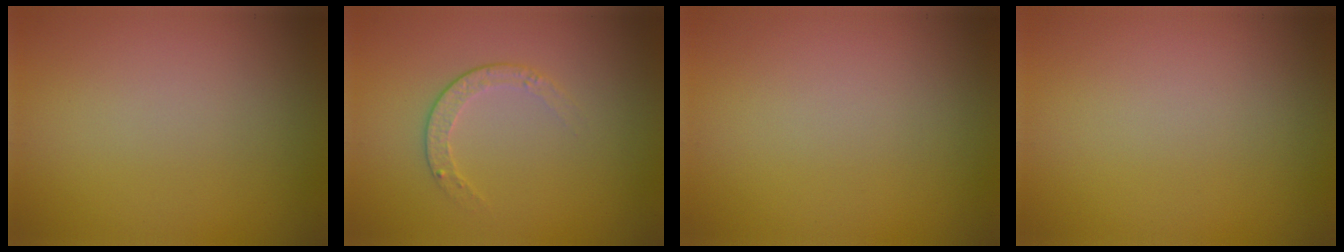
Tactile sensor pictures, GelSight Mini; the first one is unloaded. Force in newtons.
{"total": 1.6, "press": 1.2, "slide": 1.1}
{"total": 0.0}
{"total": 0.0}